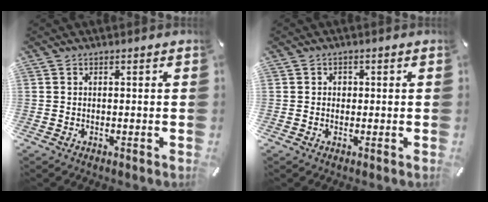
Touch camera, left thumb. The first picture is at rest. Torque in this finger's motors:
{"motor_torque": [0.18, 0.35, 0.01, -0.16, 0.00]}